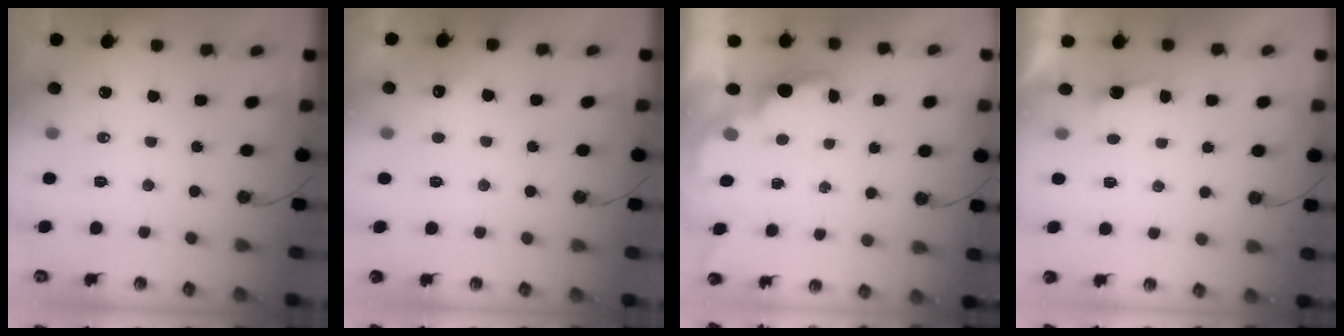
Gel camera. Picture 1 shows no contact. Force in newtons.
{"total": 4.5, "press": 4.3, "slide": 1.2}
{"total": 1.6, "press": 1.5, "slide": 0.6}
{"total": 1.6, "press": 1.4, "slide": 0.7}